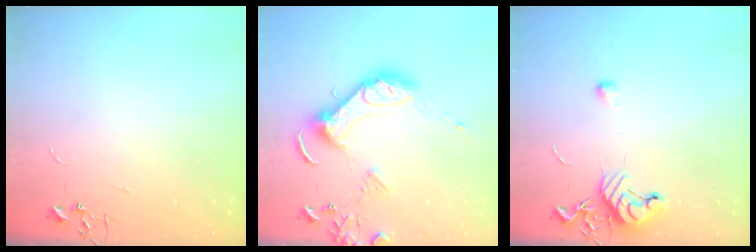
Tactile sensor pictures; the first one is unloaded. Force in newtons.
{"total": 14.7, "press": 14.6, "slide": 2.1}
{"total": 9.7, "press": 9.6, "slide": 1.4}